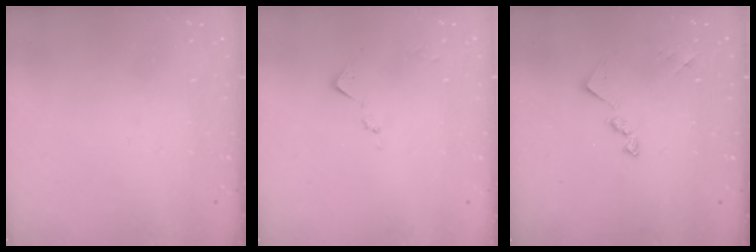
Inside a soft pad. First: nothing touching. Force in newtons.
{"total": 7.3, "press": 7.2, "slide": 0.7}
{"total": 10.5, "press": 10.4, "slide": 0.5}